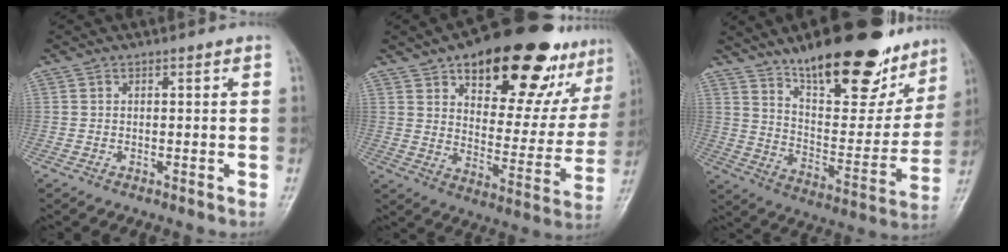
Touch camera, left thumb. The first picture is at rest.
{"total": 27.9, "force": [17.3, 12.1, 18.2], "torque": [-0.206, -0.048, 0.249]}
{"total": 25.6, "force": [17.8, 9.6, 15.7], "torque": [-0.180, -0.080, 0.273]}